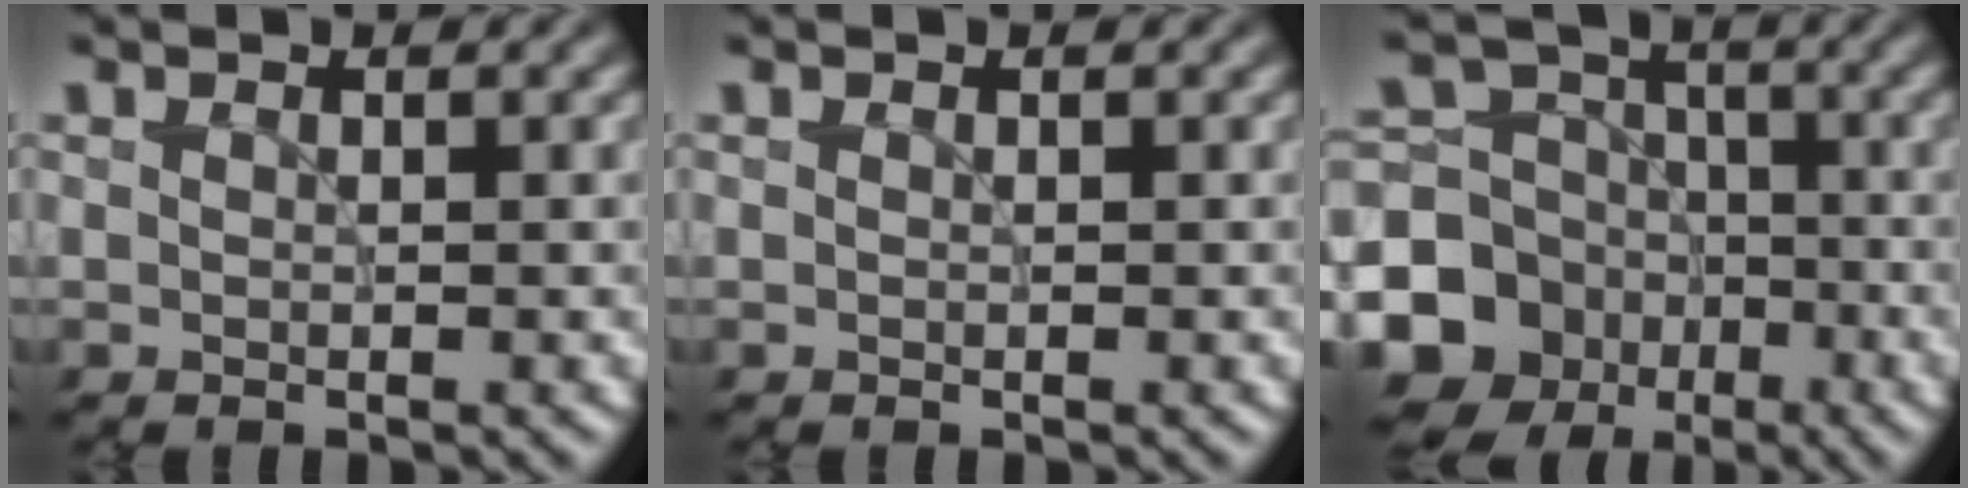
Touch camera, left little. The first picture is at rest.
{"total": 0.0}
{"total": 13.6, "force": [-5.4, 11.8, 3.9], "torque": [-0.110, -0.044, -0.107]}